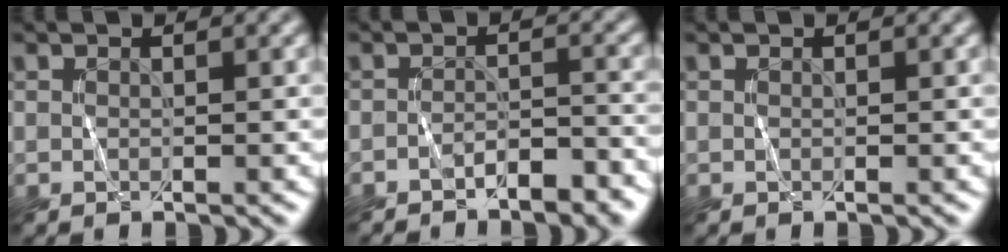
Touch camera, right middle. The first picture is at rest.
{"total": 2.7, "force": [-2.3, 0.7, 1.3], "torque": [-0.017, 0.007, -0.037]}
{"total": 0.0}